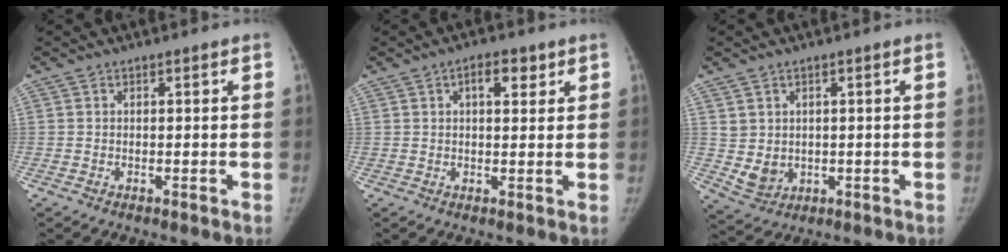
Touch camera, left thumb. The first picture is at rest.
{"total": 4.3, "force": [1.9, 2.1, 3.1], "torque": [-0.032, -0.004, 0.025]}
{"total": 4.7, "force": [0.3, 4.2, 2.1], "torque": [-0.024, -0.005, 0.024]}